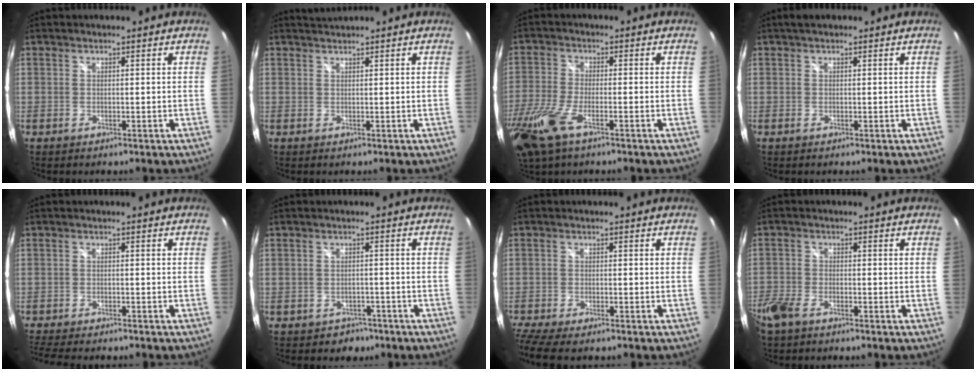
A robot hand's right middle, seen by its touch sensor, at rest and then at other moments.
{"total": 1.2, "force": [1.1, -0.3, 0.1], "torque": [0.002, 0.002, 0.021]}
{"total": 12.0, "force": [-6.7, 4.1, 9.0], "torque": [-0.220, -0.035, -0.134]}
{"total": 2.3, "force": [1.5, 1.0, 1.4], "torque": [-0.023, 0.008, 0.020]}
{"total": 7.5, "force": [-6.7, 0.9, 3.3], "torque": [-0.082, -0.025, -0.113]}
{"total": 3.7, "force": [-2.4, 2.7, 0.4], "torque": [-0.012, 0.006, -0.029]}
{"total": 6.8, "force": [-5.7, 0.9, 3.7], "torque": [-0.098, -0.037, -0.105]}
{"total": 6.4, "force": [-4.6, 2.7, 3.5], "torque": [-0.099, -0.013, -0.095]}